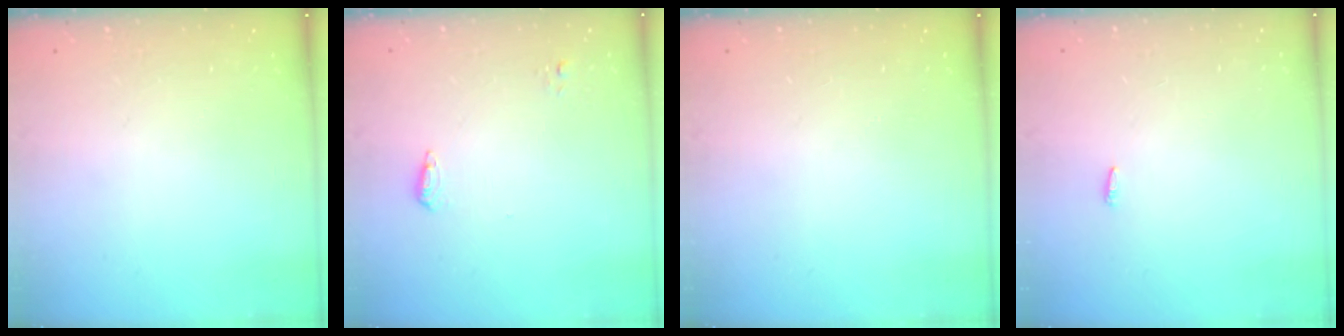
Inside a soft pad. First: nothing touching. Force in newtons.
{"total": 5.2, "press": 5.1, "slide": 1.0}
{"total": 0.0}
{"total": 2.1, "press": 1.9, "slide": 0.7}